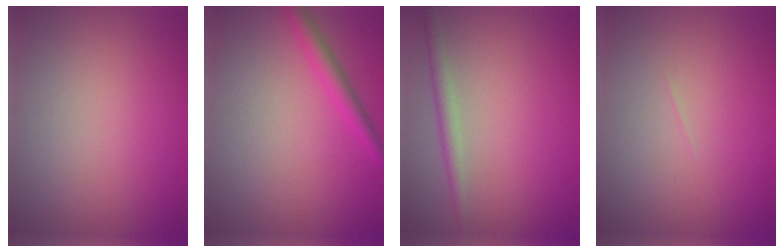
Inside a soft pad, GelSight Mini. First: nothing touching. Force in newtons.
{"total": 2.2, "press": 2.2, "slide": 0.1}
{"total": 1.7, "press": 1.7, "slide": 0.1}
{"total": 0.0}